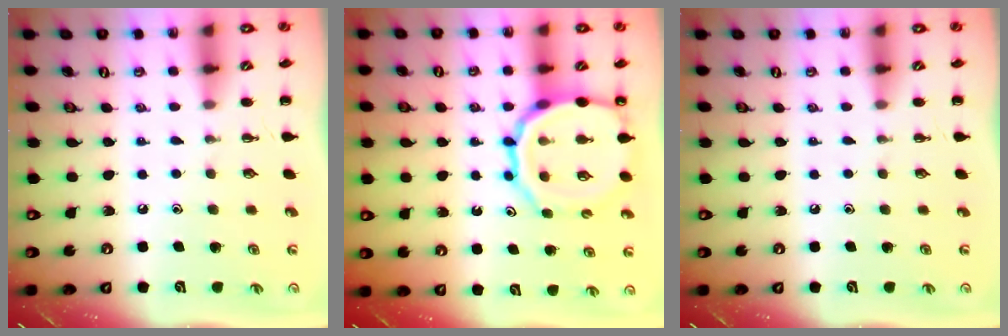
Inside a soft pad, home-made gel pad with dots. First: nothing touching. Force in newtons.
{"total": 16.4, "press": 16.2, "slide": 2.3}
{"total": 0.0}